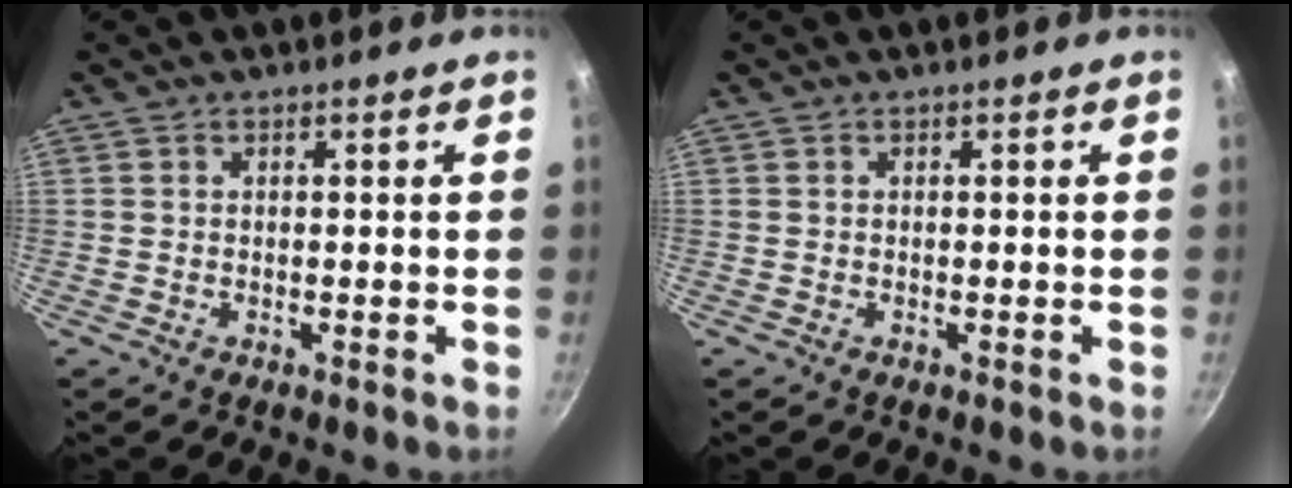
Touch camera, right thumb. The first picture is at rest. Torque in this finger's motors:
{"motor_torque": [0.03, 0.01, -0.05, 0.20, 0.02]}